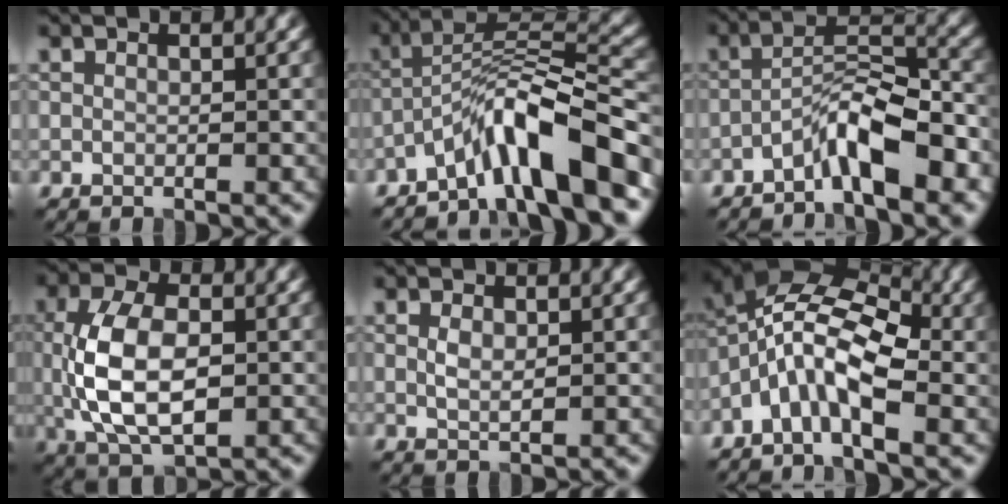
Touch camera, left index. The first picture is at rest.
{"total": 8.8, "force": [-5.6, 1.4, 6.6], "torque": [-0.105, 0.022, -0.102]}
{"total": 5.9, "force": [-3.7, 1.3, 4.3], "torque": [-0.076, 0.017, -0.070]}
{"total": 8.3, "force": [-0.4, 4.7, 6.9], "torque": [-0.146, 0.000, -0.006]}
{"total": 1.6, "force": [0.3, 0.8, 1.3], "torque": [-0.028, -0.001, 0.009]}
{"total": 7.1, "force": [-2.1, 3.1, 6.1], "torque": [-0.116, 0.021, -0.057]}